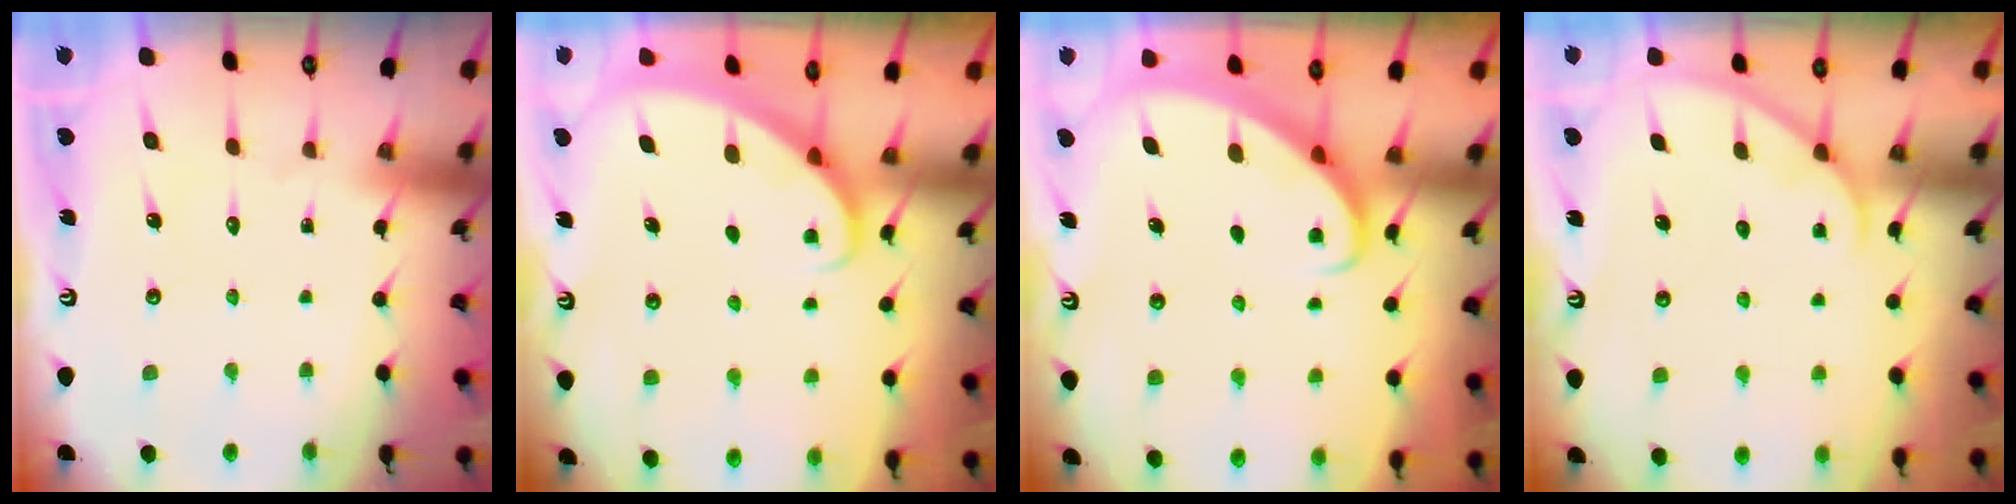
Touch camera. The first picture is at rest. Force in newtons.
{"total": 2.0, "press": 2.0, "slide": 0.1}
{"total": 2.7, "press": 2.7, "slide": 0.2}
{"total": 2.8, "press": 2.8, "slide": 0.4}